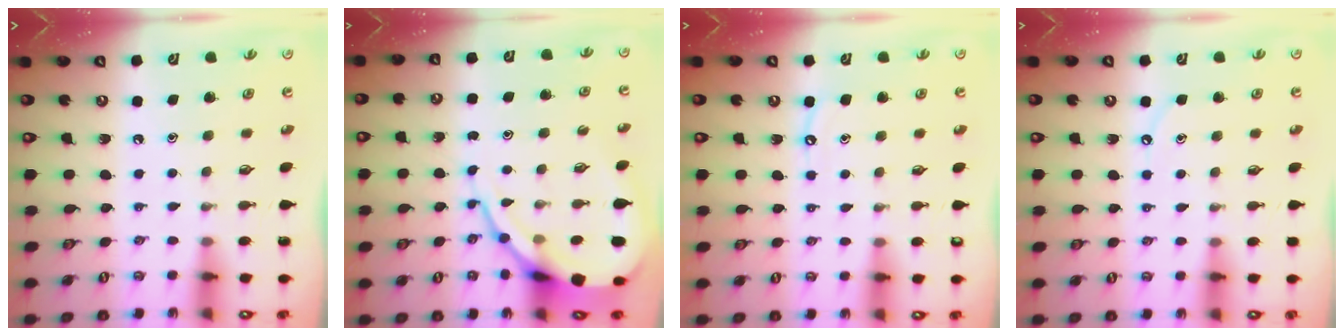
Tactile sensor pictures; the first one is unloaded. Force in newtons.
{"total": 12.8, "press": 12.7, "slide": 1.4}
{"total": 4.0, "press": 4.0, "slide": 0.5}
{"total": 4.0, "press": 4.0, "slide": 0.6}